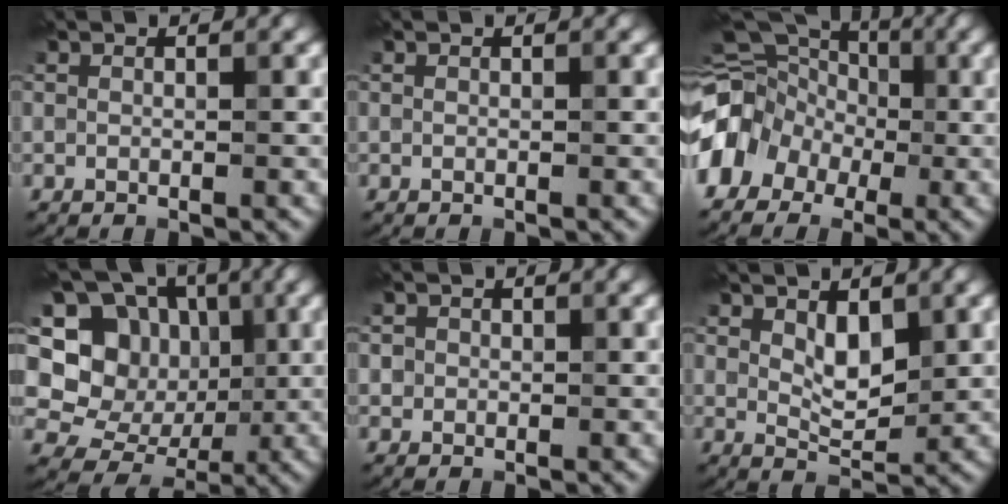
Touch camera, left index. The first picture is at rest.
{"total": 0.0}
{"total": 9.1, "force": [-2.6, 7.3, 4.7], "torque": [-0.074, 0.001, -0.049]}
{"total": 12.8, "force": [2.9, 10.8, 6.2], "torque": [-0.142, 0.034, 0.044]}
{"total": 1.5, "force": [0.6, 1.3, 0.4], "torque": [0.000, 0.007, 0.003]}
{"total": 2.8, "force": [1.1, 1.4, 2.1], "torque": [-0.040, -0.002, 0.027]}